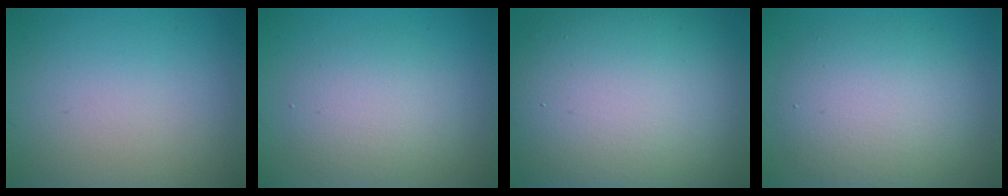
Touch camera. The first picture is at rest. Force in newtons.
{"total": 3.7, "press": 3.7, "slide": 0.2}
{"total": 17.4, "press": 17.4, "slide": 0.9}
{"total": 6.7, "press": 6.7, "slide": 0.3}